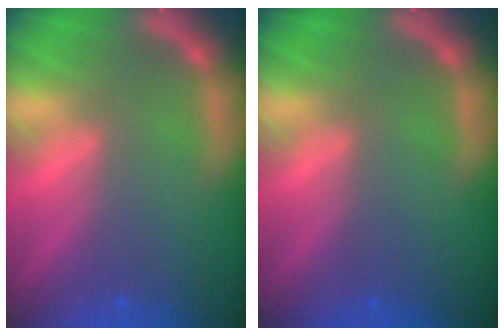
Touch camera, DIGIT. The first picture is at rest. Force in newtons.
{"total": 0.0}